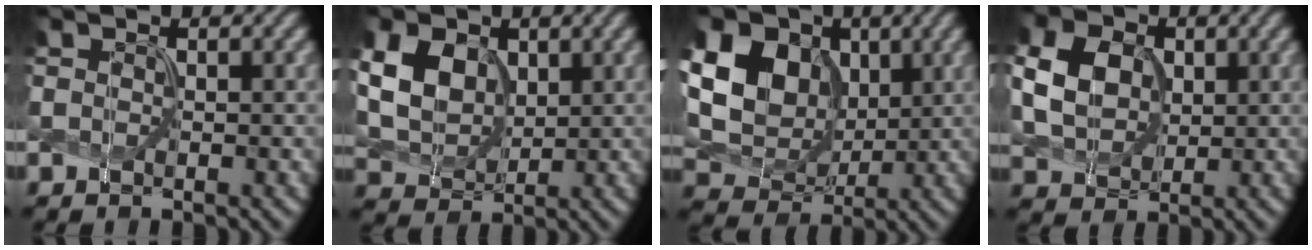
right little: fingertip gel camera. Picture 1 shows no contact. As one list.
[{"total": 5.3, "force": [1.2, 3.9, 3.4], "torque": [-0.085, 0.002, 0.026]}, {"total": 11.5, "force": [2.8, 9.1, 6.5], "torque": [-0.162, 0.036, 0.042]}, {"total": 6.0, "force": [0.5, 4.6, 3.7], "torque": [-0.112, 0.010, 0.015]}]